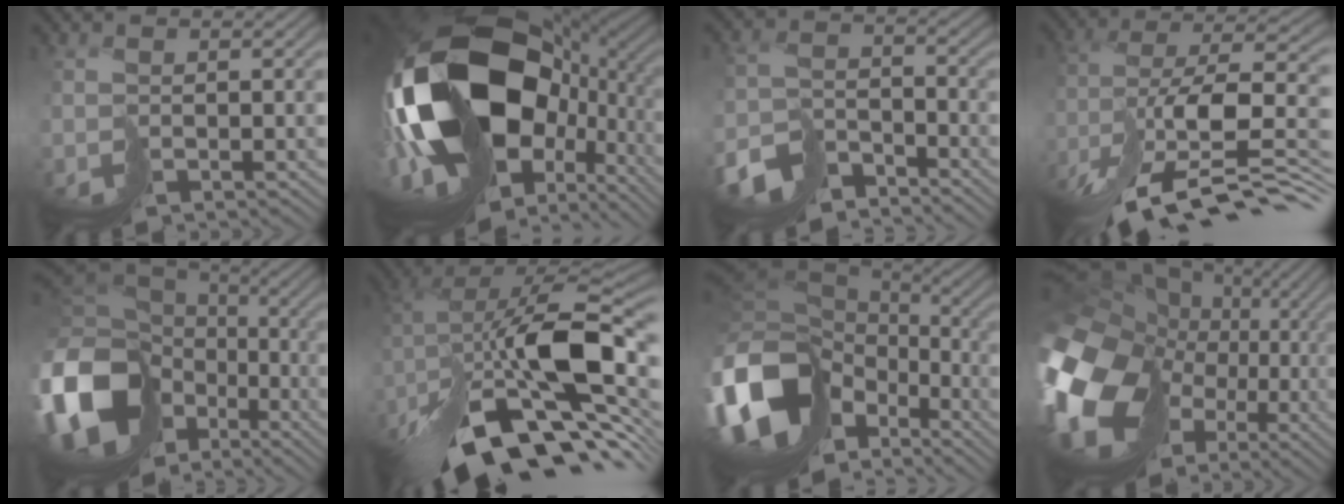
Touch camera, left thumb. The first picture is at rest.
{"total": 22.1, "force": [-0.6, 13.9, 17.2], "torque": [-0.349, -0.062, 0.016]}
{"total": 7.1, "force": [-6.2, 2.6, 2.0], "torque": [-0.034, -0.003, -0.124]}
{"total": 13.4, "force": [-7.0, 5.1, 10.2], "torque": [-0.194, 0.012, -0.120]}
{"total": 20.5, "force": [-6.7, 15.4, 11.8], "torque": [-0.317, -0.051, -0.080]}
{"total": 16.6, "force": [-6.6, 8.1, 12.9], "torque": [-0.236, -0.010, -0.098]}
{"total": 18.7, "force": [-6.0, 13.6, 11.3], "torque": [-0.304, -0.040, -0.098]}
{"total": 20.4, "force": [-1.8, 16.9, 11.2], "torque": [-0.314, -0.034, -0.018]}